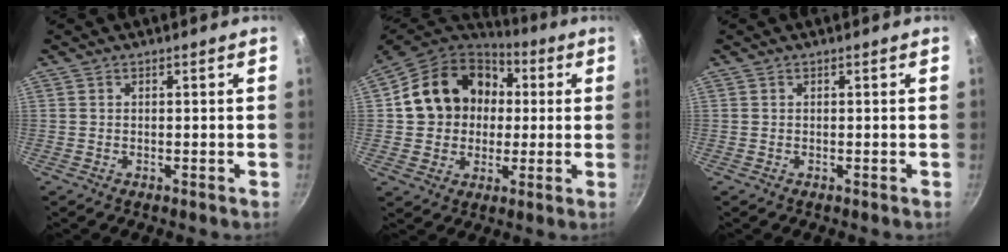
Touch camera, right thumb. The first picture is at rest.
{"total": 18.5, "force": [2.6, 15.6, 9.5], "torque": [-0.141, 0.036, 0.038]}
{"total": 0.0}